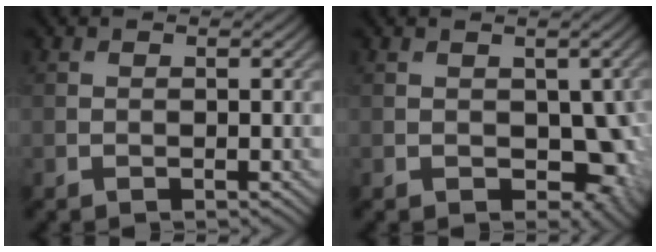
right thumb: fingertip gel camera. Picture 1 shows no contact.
{"total": 5.7, "force": [-0.7, 3.5, 4.4], "torque": [-0.067, -0.018, -0.004]}